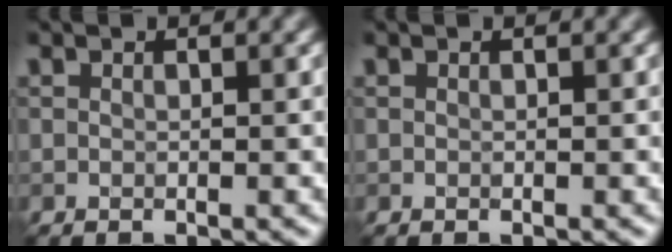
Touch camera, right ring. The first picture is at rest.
{"total": 0.0}